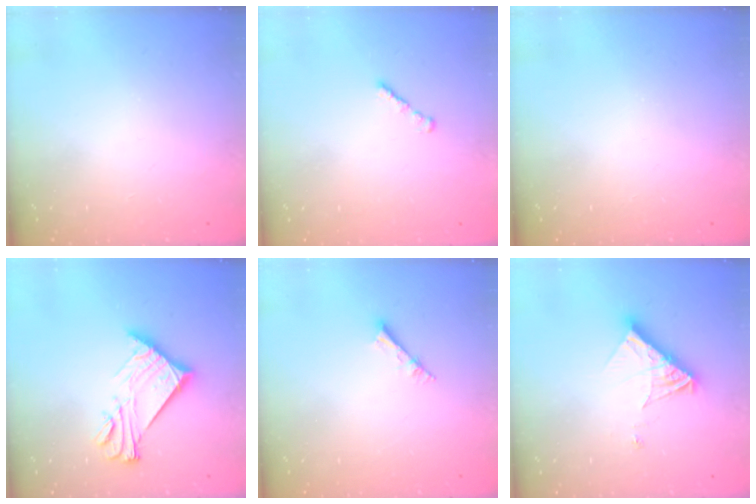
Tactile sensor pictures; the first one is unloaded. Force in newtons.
{"total": 1.6, "press": 1.5, "slide": 0.5}
{"total": 0.0}
{"total": 12.0, "press": 12.0, "slide": 0.6}
{"total": 2.7, "press": 2.7, "slide": 0.3}
{"total": 11.7, "press": 11.6, "slide": 1.5}